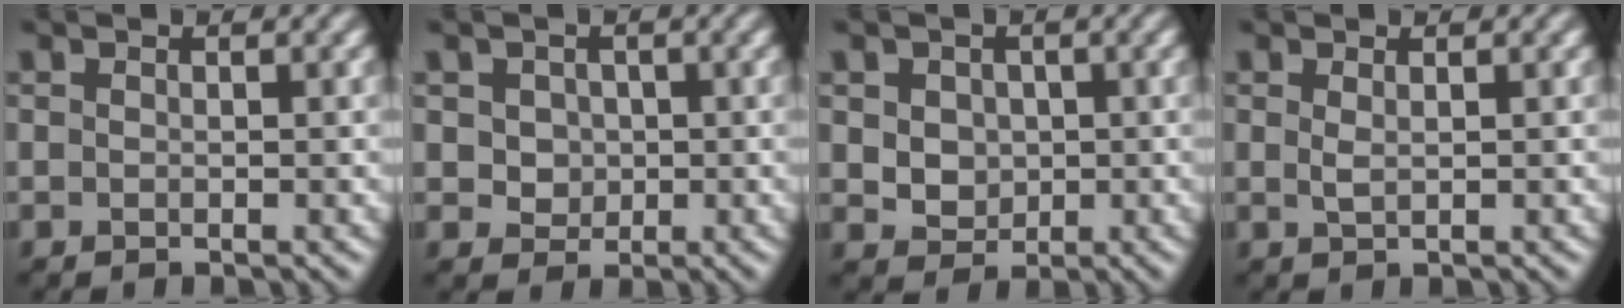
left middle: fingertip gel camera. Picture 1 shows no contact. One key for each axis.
{"total": 2.8, "fx": 0.7, "fy": 2.4, "fz": 1.3, "tx": -0.023, "ty": 0.007, "tz": 0.021}
{"total": 3.9, "fx": 1.0, "fy": 3.2, "fz": 2.0, "tx": -0.037, "ty": 0.012, "tz": 0.016}
{"total": 0.8, "fx": 0.3, "fy": 0.3, "fz": 0.7, "tx": -0.017, "ty": -0.001, "tz": 0.007}